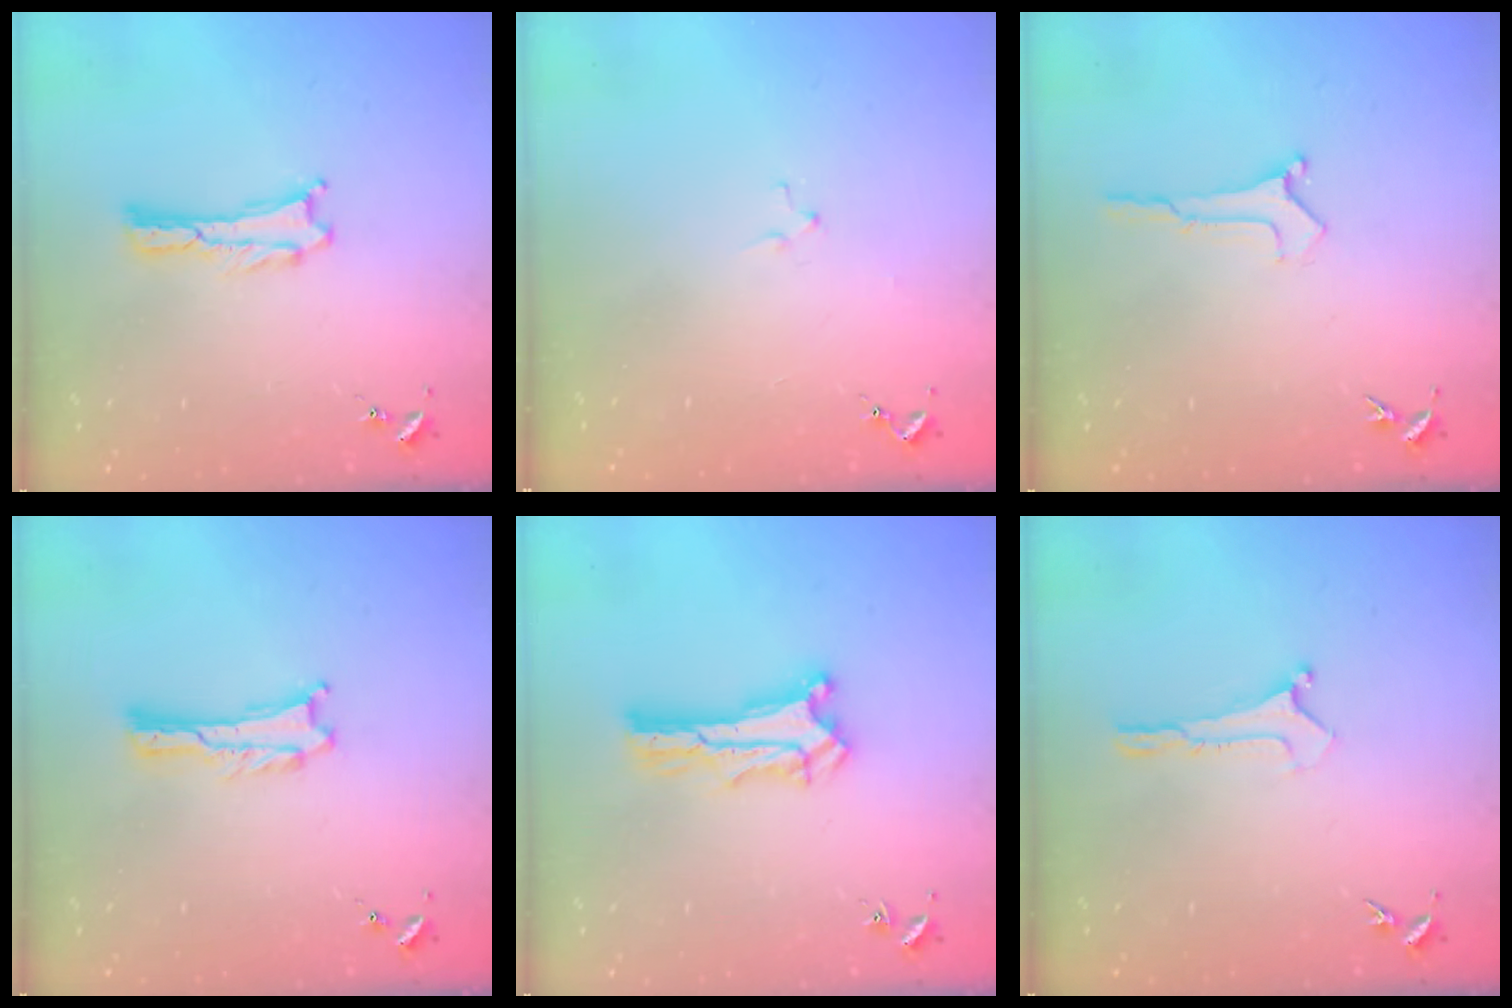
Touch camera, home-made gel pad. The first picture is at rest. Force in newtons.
{"total": 0.8, "press": 0.8, "slide": 0.2}
{"total": 0.0}
{"total": 0.0}
{"total": 1.5, "press": 1.5, "slide": 0.2}
{"total": 0.0}